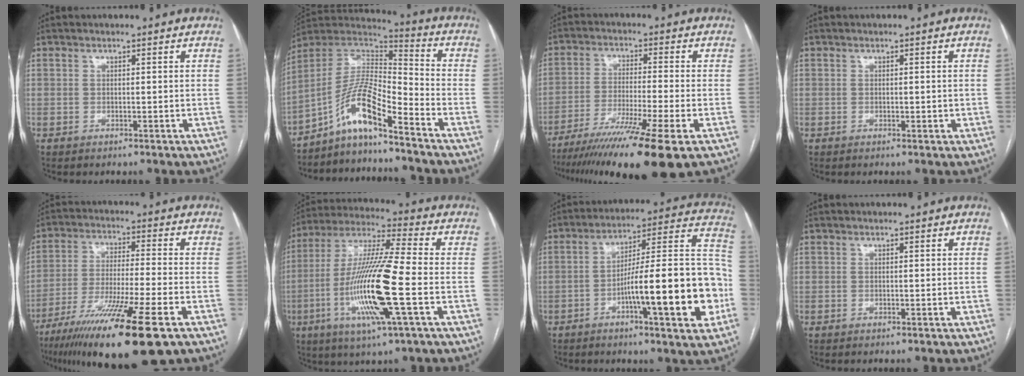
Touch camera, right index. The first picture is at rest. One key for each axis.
{"total": 11.2, "fx": -7.6, "fy": 1.3, "fz": 8.1, "tx": -0.164, "ty": 0.025, "tz": -0.142}
{"total": 15.9, "fx": -11.0, "fy": -1.1, "fz": 11.5, "tx": -0.185, "ty": -0.046, "tz": -0.181}
{"total": 1.1, "fx": 0.0, "fy": 0.6, "fz": 0.9, "tx": -0.013, "ty": 0.000, "tz": 0.001}
{"total": 19.1, "fx": -11.9, "fy": 0.6, "fz": 15.0, "tx": -0.243, "ty": -0.051, "tz": -0.201}
{"total": 17.3, "fx": -4.4, "fy": 0.5, "fz": 16.8, "tx": -0.342, "ty": -0.013, "tz": -0.088}
{"total": 20.9, "fx": -6.0, "fy": 2.5, "fz": 19.9, "tx": -0.253, "ty": 0.022, "tz": -0.085}
{"total": 0.0}